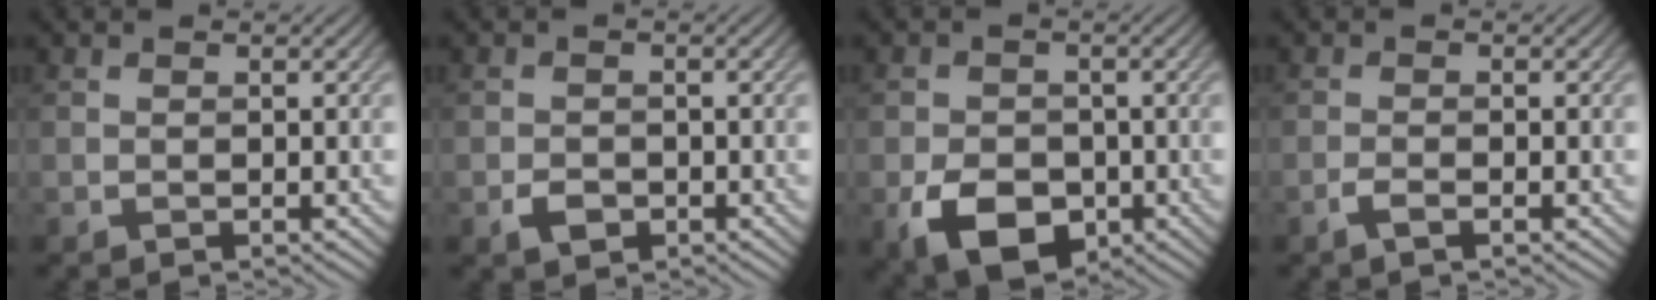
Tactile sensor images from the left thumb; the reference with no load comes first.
{"total": 2.0, "force": [-1.0, 1.4, 1.0], "torque": [-0.018, -0.004, -0.021]}
{"total": 7.2, "force": [-2.9, 5.1, 4.3], "torque": [-0.086, -0.018, -0.054]}
{"total": 1.4, "force": [-0.9, 0.2, 1.1], "torque": [-0.024, 0.004, -0.021]}